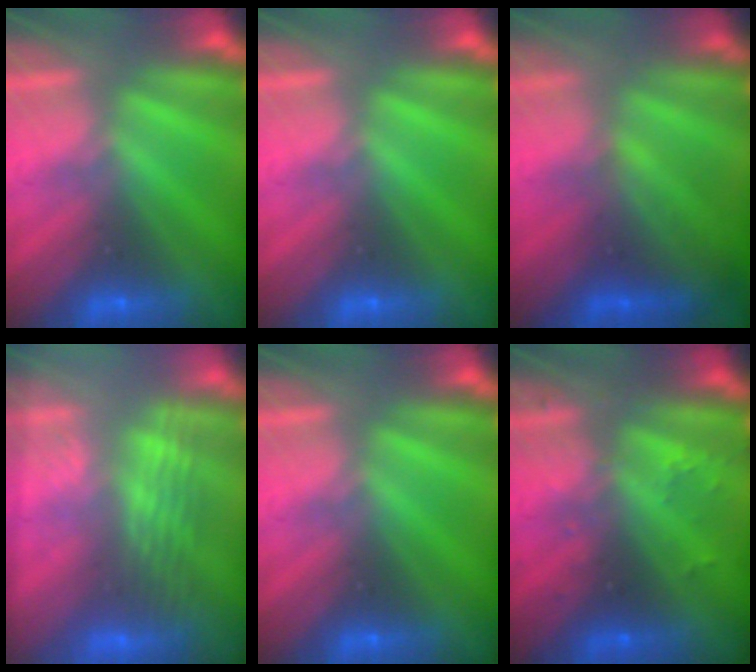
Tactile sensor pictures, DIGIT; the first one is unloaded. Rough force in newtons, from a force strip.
{"total": 0.0}
{"total": 2.3}
{"total": 2.8}
{"total": 0.0}
{"total": 2.4}